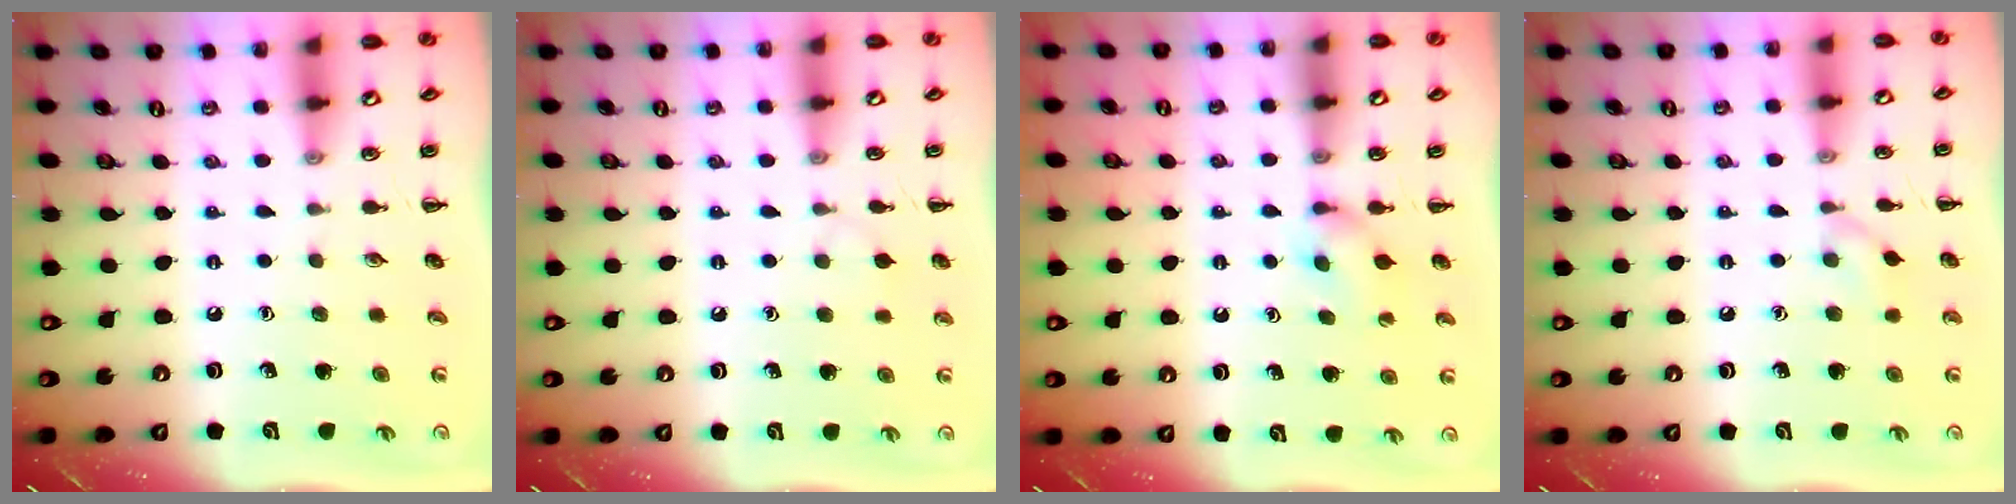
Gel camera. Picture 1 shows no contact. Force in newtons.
{"total": 5.5, "press": 5.2, "slide": 1.6}
{"total": 4.4, "press": 4.2, "slide": 1.2}
{"total": 5.9, "press": 5.6, "slide": 1.9}